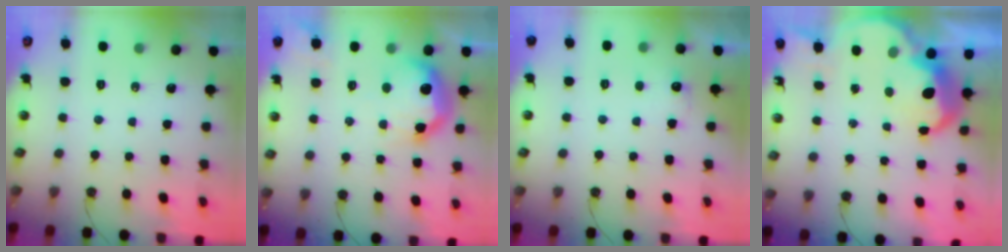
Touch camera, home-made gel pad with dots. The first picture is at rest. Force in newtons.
{"total": 16.7, "press": 16.6, "slide": 1.4}
{"total": 5.0, "press": 4.8, "slide": 1.1}
{"total": 9.0, "press": 9.0, "slide": 0.4}